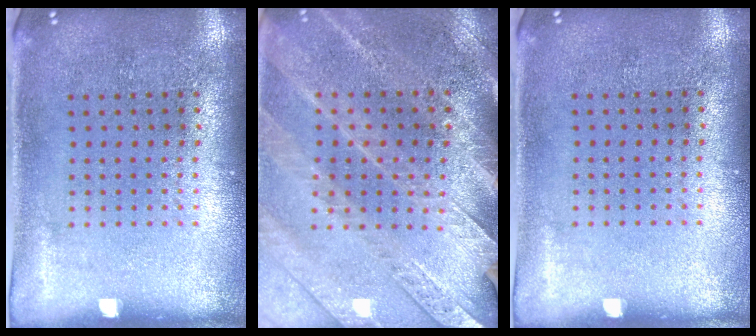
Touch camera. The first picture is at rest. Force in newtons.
{"total": 2.8, "press": 2.7, "slide": 0.6}
{"total": 0.0}